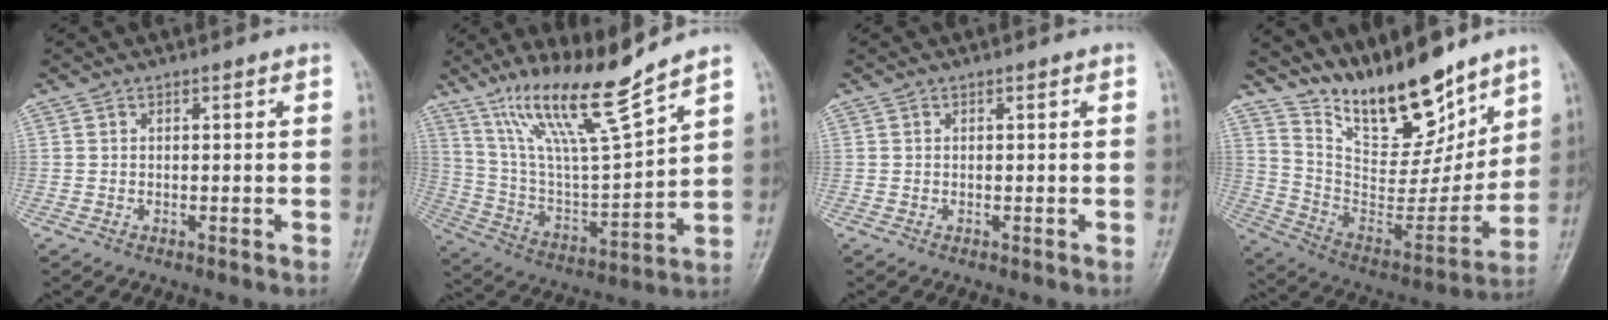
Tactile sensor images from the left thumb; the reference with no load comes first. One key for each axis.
{"total": 16.4, "fx": 12.5, "fy": 0.9, "fz": 10.6, "tx": -0.181, "ty": -0.070, "tz": 0.242}
{"total": 0.0}
{"total": 20.9, "fx": 16.0, "fy": 7.7, "fz": 10.9, "tx": -0.131, "ty": -0.100, "tz": 0.286}